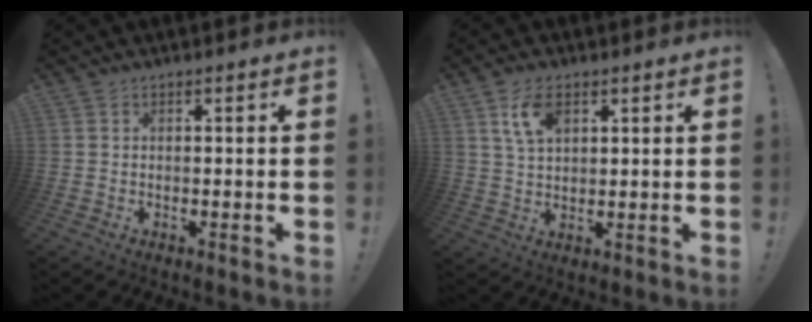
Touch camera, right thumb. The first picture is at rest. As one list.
[{"total": 7.7, "force": [3.6, 4.2, 5.4], "torque": [-0.094, -0.004, 0.066]}]